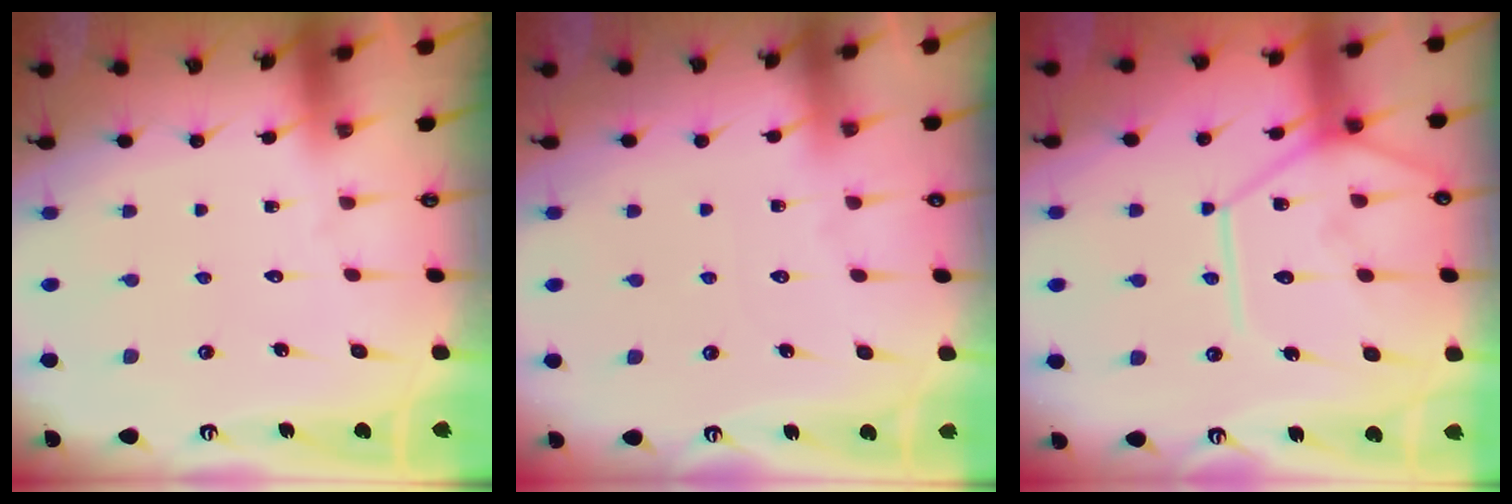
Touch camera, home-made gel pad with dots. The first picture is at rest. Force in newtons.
{"total": 2.4, "press": 2.4, "slide": 0.3}
{"total": 13.4, "press": 13.3, "slide": 1.5}